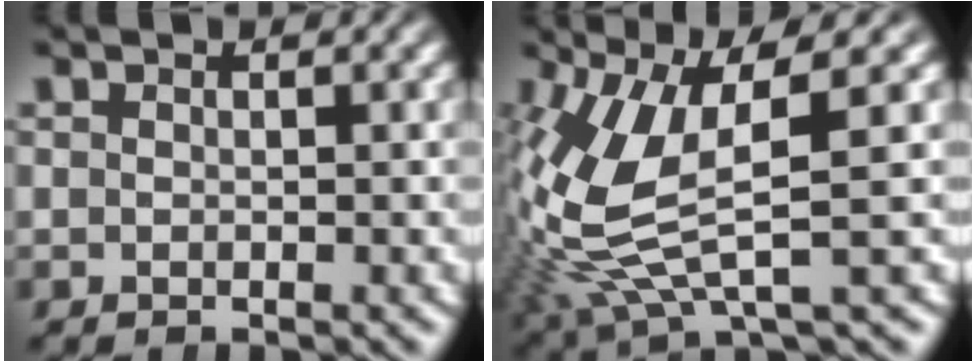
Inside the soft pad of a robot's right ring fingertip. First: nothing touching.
{"total": 7.6, "force": [0.8, 3.5, 6.7], "torque": [-0.149, -0.012, 0.025]}